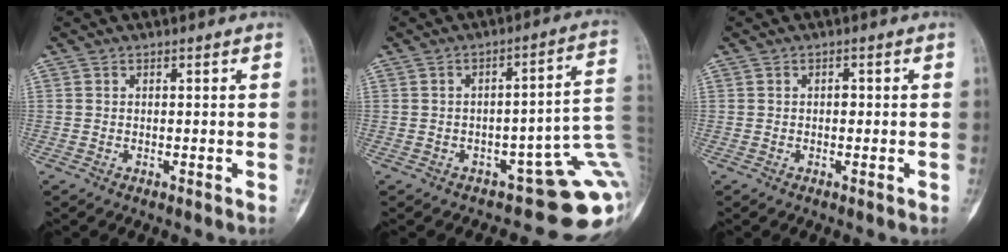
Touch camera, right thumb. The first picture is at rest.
{"total": 12.6, "force": [-3.7, 5.6, 10.6], "torque": [-0.094, 0.057, -0.041]}
{"total": 1.4, "force": [-0.1, 0.9, 1.1], "torque": [-0.010, 0.003, -0.004]}